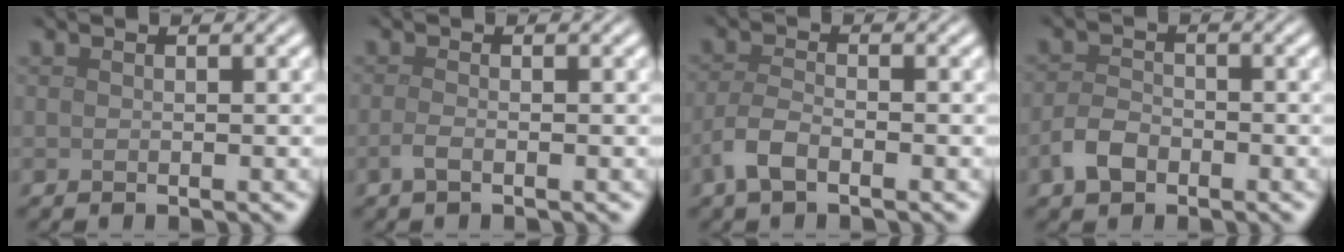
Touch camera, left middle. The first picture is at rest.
{"total": 1.3, "force": [-0.5, 0.5, 1.1], "torque": [-0.022, 0.000, -0.015]}
{"total": 2.6, "force": [-1.5, 1.0, 1.9], "torque": [-0.044, 0.001, -0.039]}
{"total": 2.5, "force": [-1.4, 1.6, 1.4], "torque": [-0.026, 0.004, -0.034]}